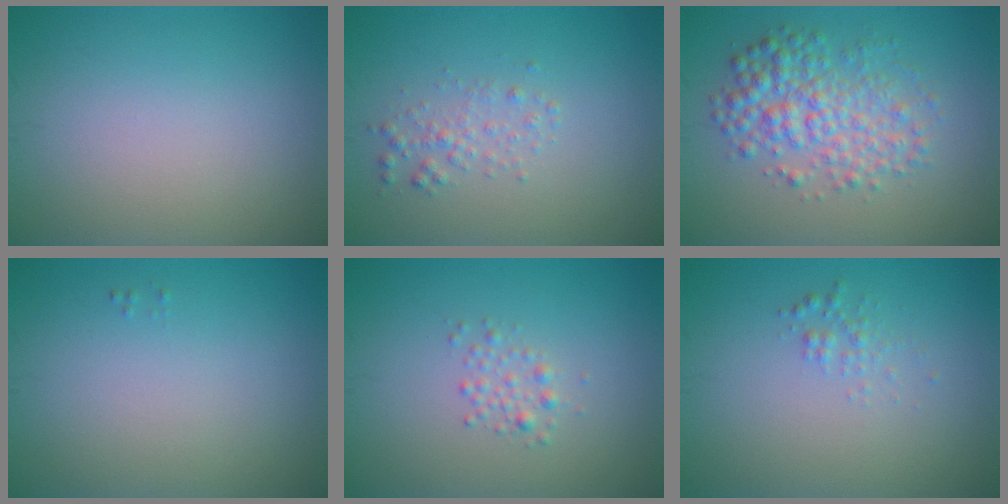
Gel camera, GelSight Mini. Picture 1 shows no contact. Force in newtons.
{"total": 1.5, "press": 1.5, "slide": 0.0}
{"total": 4.8, "press": 4.8, "slide": 0.1}
{"total": 0.0}
{"total": 1.3, "press": 1.3, "slide": 0.0}
{"total": 1.0, "press": 1.0, "slide": 0.0}